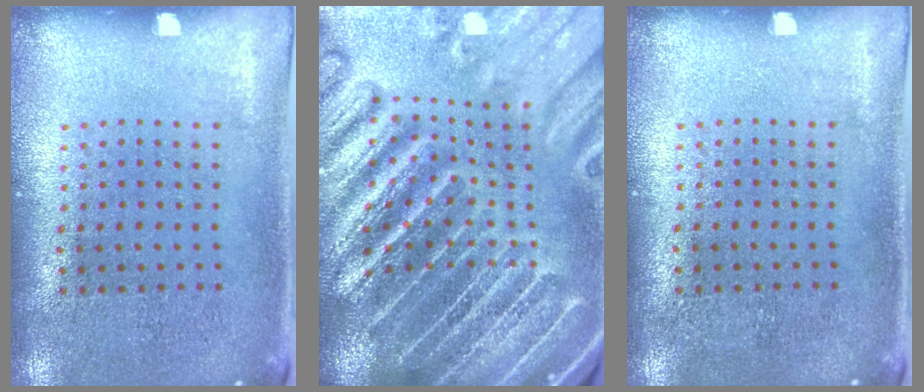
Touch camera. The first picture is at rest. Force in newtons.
{"total": 5.6, "press": 4.8, "slide": 2.7}
{"total": 0.0}